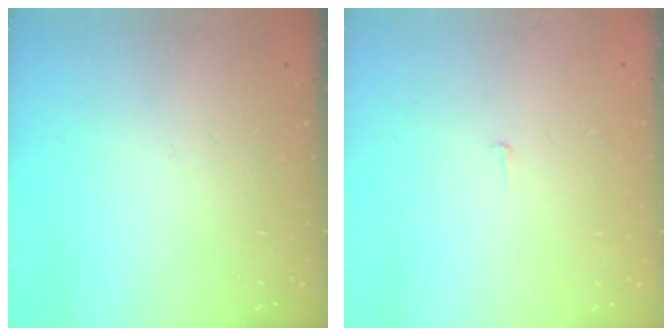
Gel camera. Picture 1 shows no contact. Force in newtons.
{"total": 2.2, "press": 2.2, "slide": 0.1}